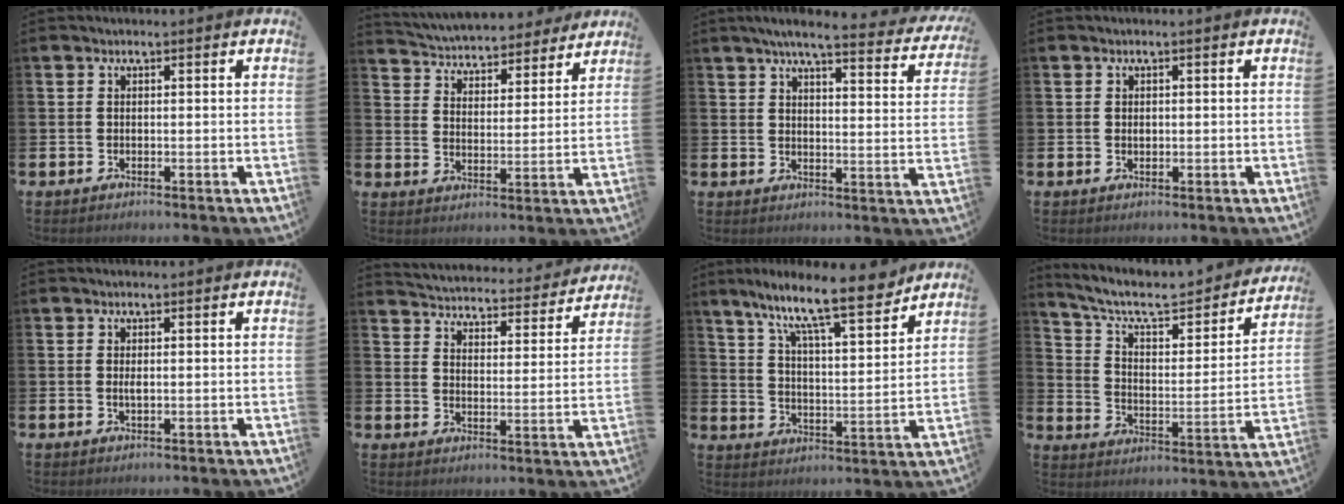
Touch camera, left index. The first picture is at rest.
{"total": 4.9, "force": [4.8, 1.1, 0.2], "torque": [-0.030, -0.045, 0.079]}
{"total": 5.5, "force": [4.8, 0.4, 2.7], "torque": [-0.061, -0.030, 0.078]}
{"total": 0.7, "force": [0.2, 0.5, 0.4], "torque": [-0.001, 0.000, 0.000]}
{"total": 0.9, "force": [0.2, 0.3, 0.9], "torque": [-0.016, 0.001, 0.003]}
{"total": 4.3, "force": [4.2, 0.5, 0.3], "torque": [-0.028, -0.043, 0.068]}
{"total": 11.3, "force": [9.6, 1.1, 5.9], "torque": [-0.131, -0.065, 0.158]}
{"total": 7.6, "force": [6.2, 2.5, 3.6], "torque": [-0.101, -0.042, 0.100]}